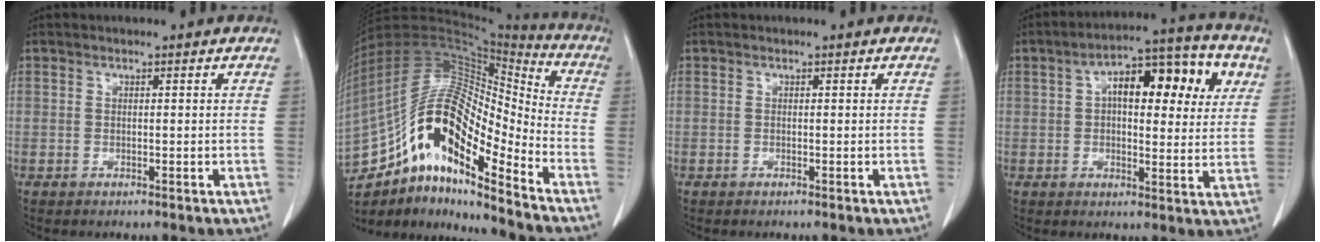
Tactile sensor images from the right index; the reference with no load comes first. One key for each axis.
{"total": 20.4, "fx": -12.1, "fy": 5.4, "fz": 15.4, "tx": -0.302, "ty": 0.030, "tz": -0.209}
{"total": 0.0}
{"total": 14.2, "fx": 4.2, "fy": 5.7, "fz": 12.4, "tx": -0.168, "ty": 0.039, "tz": 0.056}